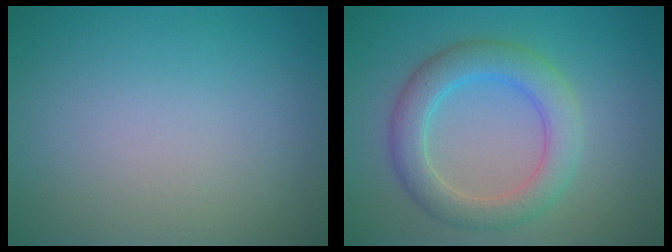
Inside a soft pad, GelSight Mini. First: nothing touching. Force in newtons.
{"total": 4.6, "press": 4.6, "slide": 0.1}